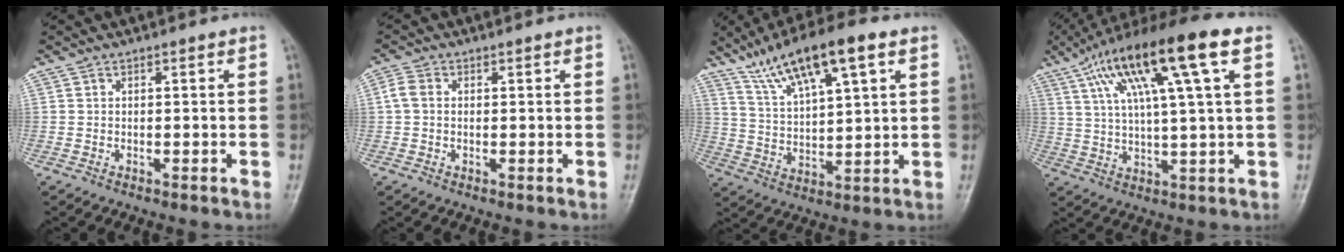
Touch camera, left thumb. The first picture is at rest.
{"total": 2.9, "force": [0.4, 2.1, 1.9], "torque": [-0.041, 0.008, 0.005]}
{"total": 14.9, "force": [8.6, 4.0, 11.5], "torque": [-0.188, -0.014, 0.157]}
{"total": 18.6, "force": [7.8, 2.9, 16.7], "torque": [-0.297, 0.016, 0.130]}